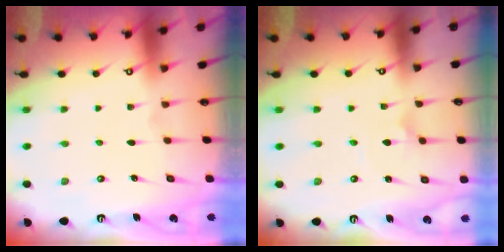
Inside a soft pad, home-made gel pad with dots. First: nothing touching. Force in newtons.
{"total": 1.8, "press": 1.8, "slide": 0.1}